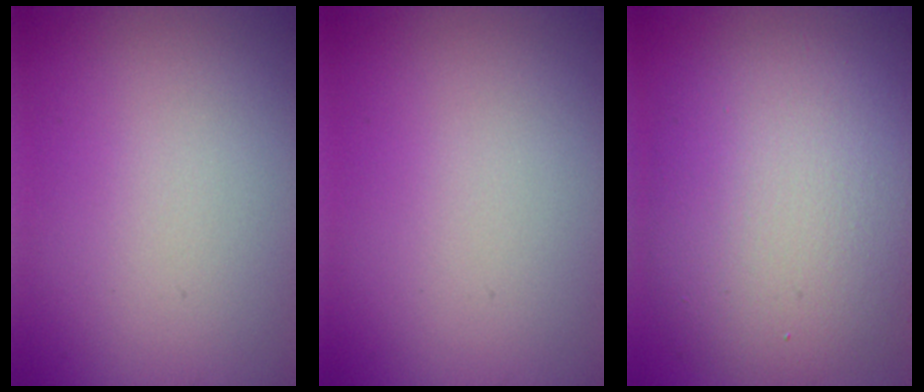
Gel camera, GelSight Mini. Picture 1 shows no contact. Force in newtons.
{"total": 0.0}
{"total": 10.7, "press": 10.7, "slide": 0.7}